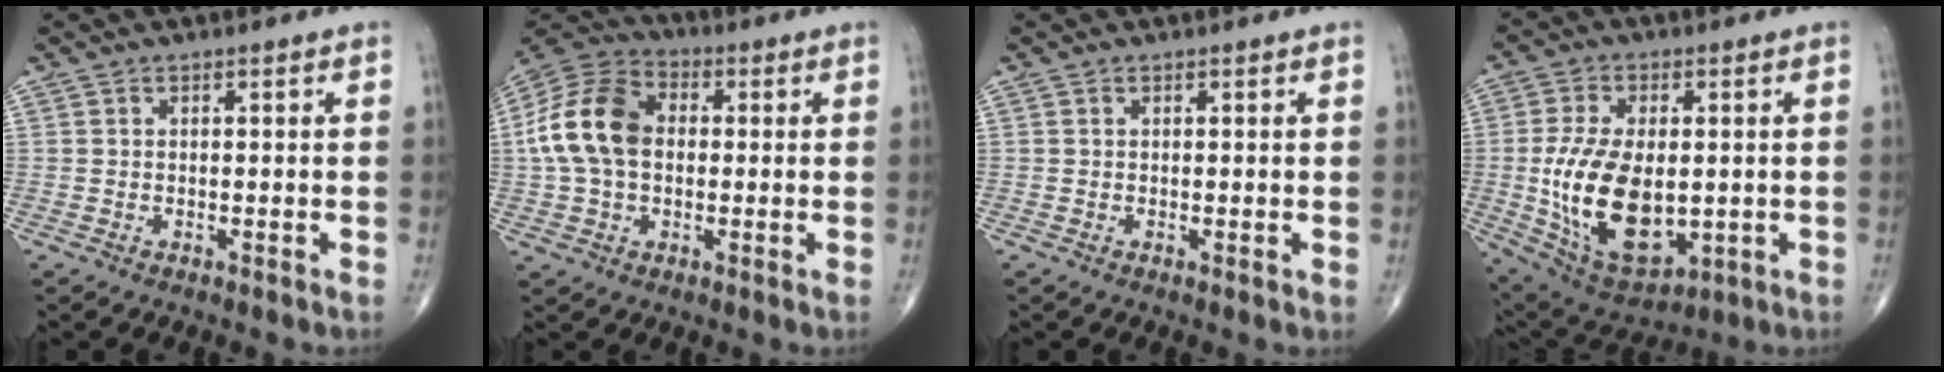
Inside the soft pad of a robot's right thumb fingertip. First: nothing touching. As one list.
[{"total": 14.7, "force": [0.7, 10.2, 10.5], "torque": [-0.200, 0.031, 0.003]}, {"total": 0.5, "force": [0.2, 0.1, 0.5], "torque": [-0.013, -0.003, 0.002]}, {"total": 18.2, "force": [-1.4, 10.2, 15.1], "torque": [-0.268, -0.010, 0.000]}]